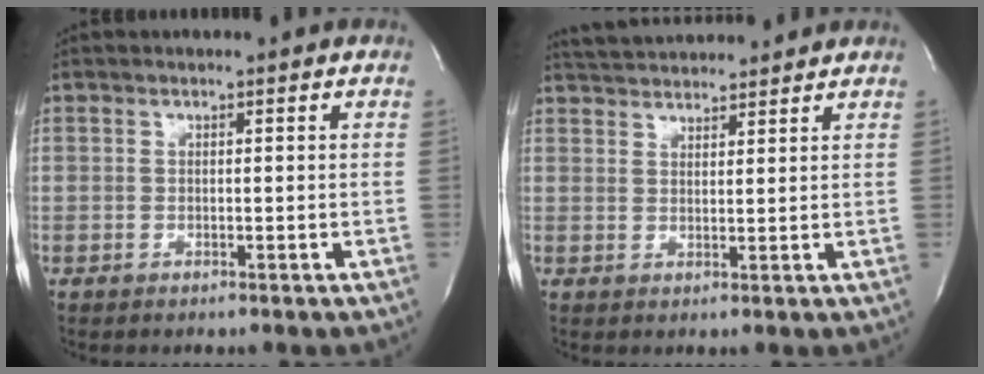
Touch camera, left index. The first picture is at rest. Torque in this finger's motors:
{"motor_torque": [-0.15, -0.01, 0.06, 0.07]}